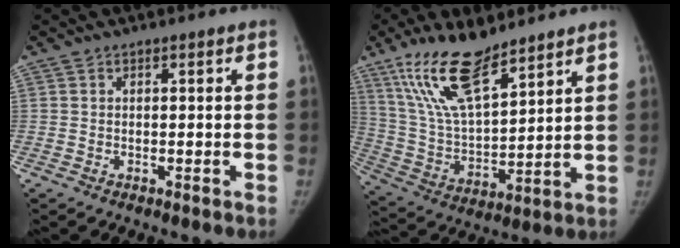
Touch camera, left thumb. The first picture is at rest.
{"total": 17.6, "force": [12.1, 5.8, 11.5], "torque": [-0.196, -0.056, 0.238]}